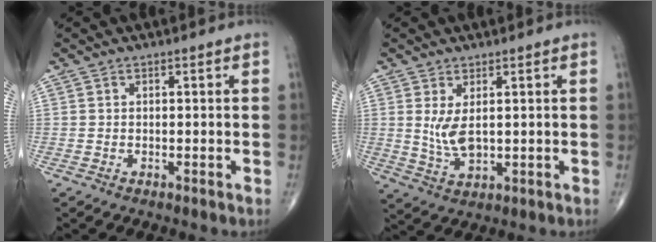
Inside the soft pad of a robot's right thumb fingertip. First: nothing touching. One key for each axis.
{"total": 5.1, "fx": 1.1, "fy": 2.3, "fz": 4.4, "tx": -0.088, "ty": -0.015, "tz": 0.031}